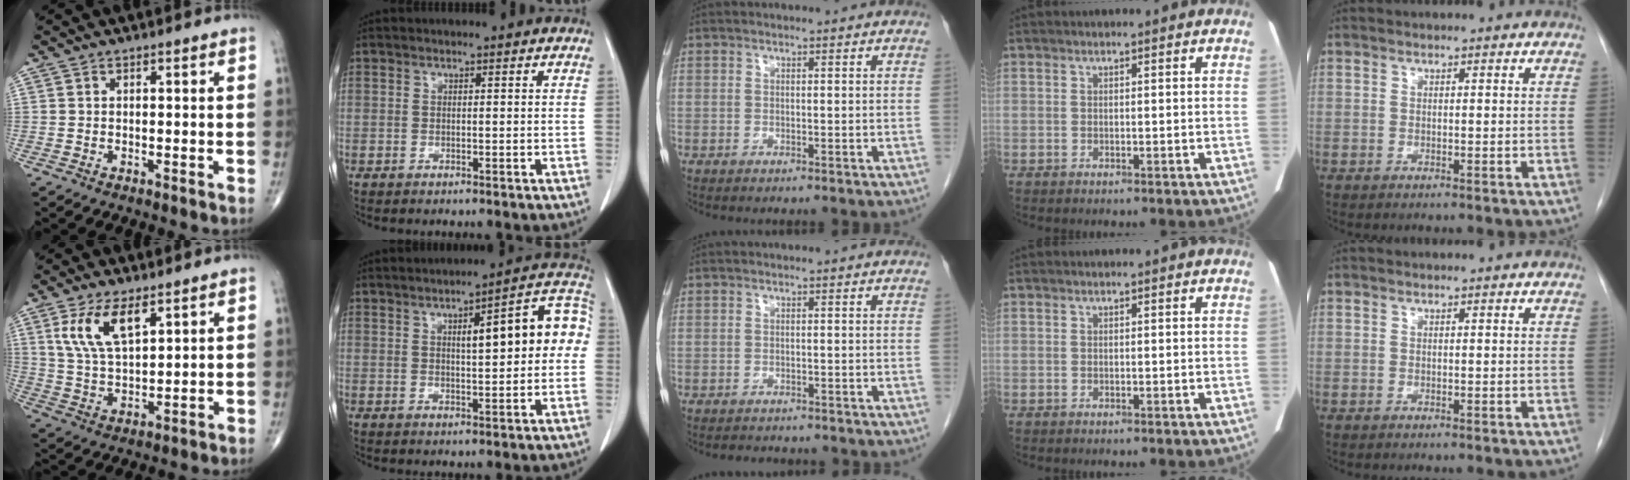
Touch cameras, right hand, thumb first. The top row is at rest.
{"thumb": {"total": 9.7, "force": [4.9, 4.1, 7.3], "torque": [-0.135, -0.020, 0.103]}, "index": {"total": 11.2, "force": [1.5, 2.5, 10.8], "torque": [-0.140, 0.039, 0.019]}, "middle": {"total": 4.6, "force": [-4.2, 1.3, 1.5], "torque": [-0.023, -0.002, -0.050]}}